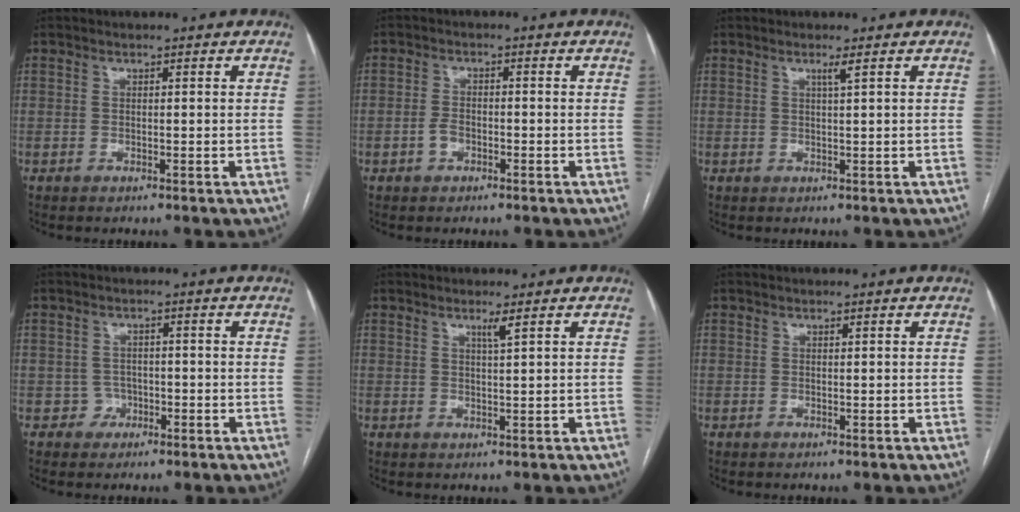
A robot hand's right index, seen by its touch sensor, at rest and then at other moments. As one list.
[{"total": 2.3, "force": [-1.1, 1.6, 1.3], "torque": [-0.023, 0.008, -0.018]}, {"total": 1.3, "force": [0.7, -0.4, 1.0], "torque": [-0.026, -0.006, 0.016]}, {"total": 2.5, "force": [-1.0, 2.3, -0.3], "torque": [0.020, 0.014, -0.020]}, {"total": 1.5, "force": [0.9, -0.4, 1.1], "torque": [-0.025, -0.007, 0.019]}, {"total": 0.0}]